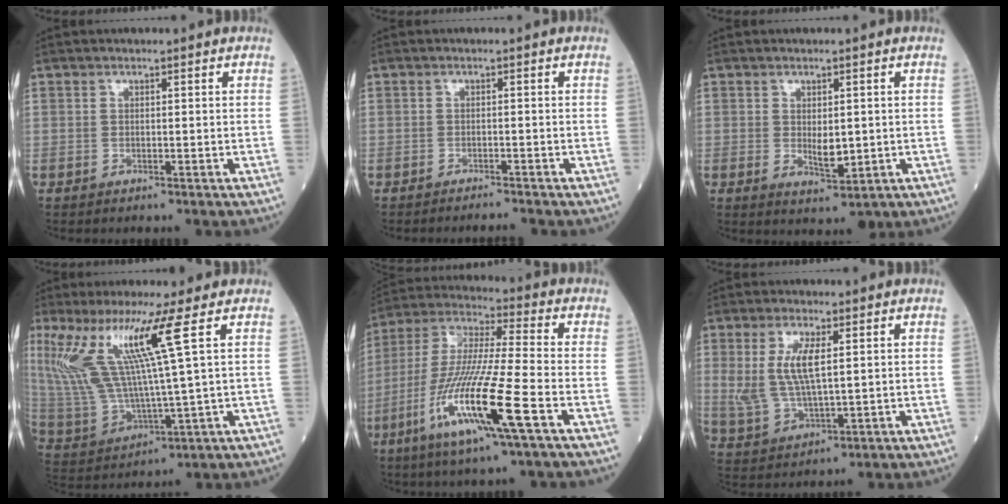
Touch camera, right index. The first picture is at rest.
{"total": 1.8, "force": [-1.7, -0.5, 0.1], "torque": [-0.005, -0.008, -0.026]}
{"total": 3.6, "force": [-0.1, 1.2, 3.4], "torque": [-0.057, -0.010, 0.007]}
{"total": 14.1, "force": [6.1, -1.2, 12.7], "torque": [-0.283, -0.003, 0.125]}
{"total": 17.3, "force": [-7.0, -0.4, 15.8], "torque": [-0.330, -0.026, -0.135]}
{"total": 8.1, "force": [1.7, 2.2, 7.7], "torque": [-0.176, 0.001, 0.040]}